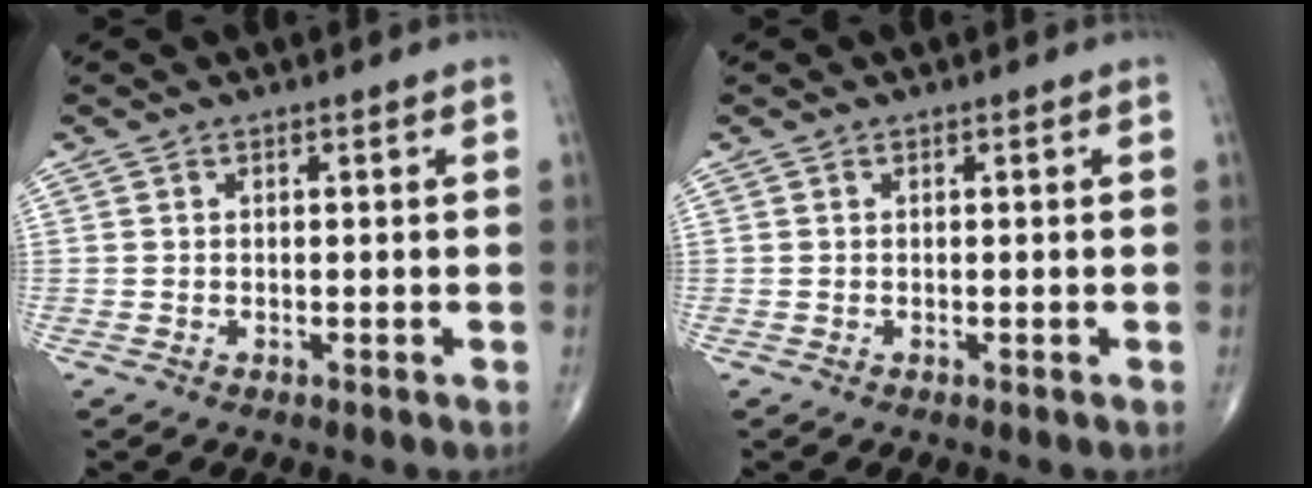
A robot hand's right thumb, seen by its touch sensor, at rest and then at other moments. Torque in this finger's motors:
{"motor_torque": [0.00, 0.00, 0.00, 0.00, 0.00]}